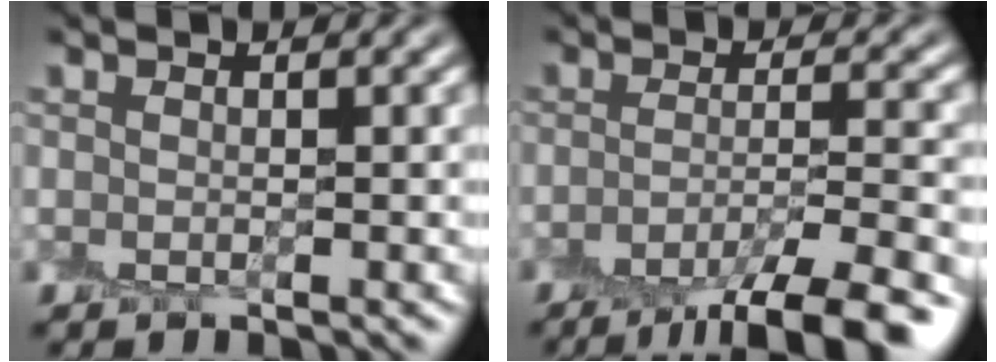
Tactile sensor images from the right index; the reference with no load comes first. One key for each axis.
{"total": 7.8, "fx": -5.3, "fy": 1.5, "fz": 5.6, "tx": -0.074, "ty": -0.001, "tz": -0.081}